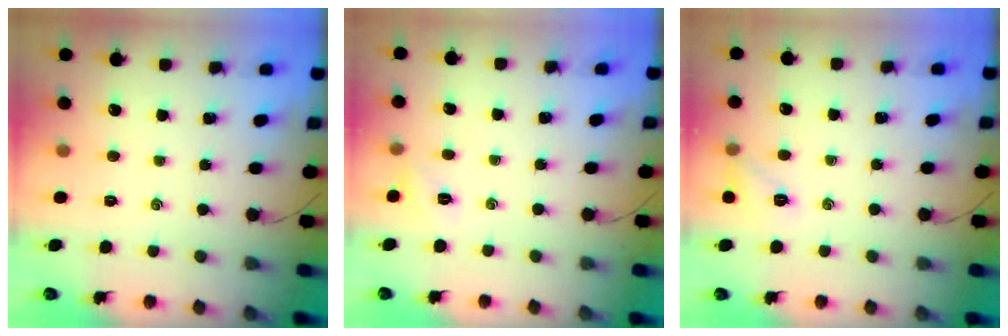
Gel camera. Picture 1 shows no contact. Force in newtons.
{"total": 2.9, "press": 2.8, "slide": 0.5}
{"total": 7.2, "press": 7.0, "slide": 1.4}